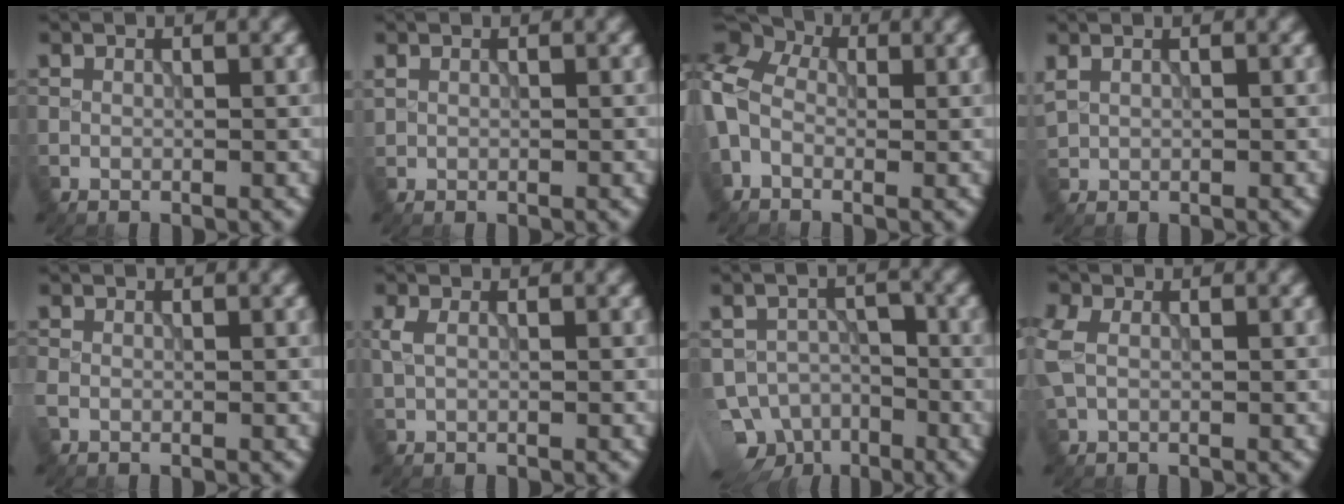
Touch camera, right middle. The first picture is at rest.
{"total": 0.7, "force": [0.4, 0.5, 0.2], "torque": [-0.007, -0.003, 0.012]}
{"total": 11.3, "force": [-0.7, 8.7, 7.3], "torque": [-0.164, 0.028, -0.050]}
{"total": 1.5, "force": [0.8, 1.0, 0.8], "torque": [-0.024, 0.000, 0.024]}
{"total": 1.3, "force": [-0.4, 1.0, 0.7], "torque": [-0.020, -0.006, -0.008]}
{"total": 1.8, "force": [0.2, 1.1, 1.4], "torque": [-0.035, 0.000, 0.009]}
{"total": 9.1, "force": [-6.3, 5.7, 3.2], "torque": [-0.043, -0.004, -0.090]}
{"total": 3.8, "force": [0.1, 2.8, 2.7], "torque": [-0.069, -0.002, 0.003]}